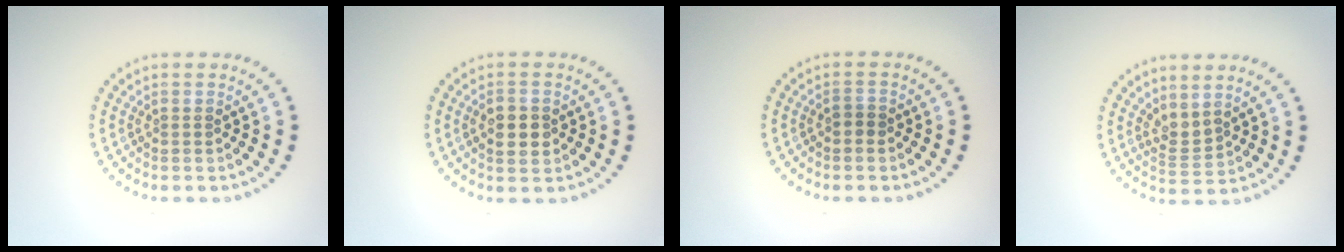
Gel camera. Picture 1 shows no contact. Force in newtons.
{"total": 2.3, "press": 2.3, "slide": 0.2}
{"total": 0.8, "press": 0.8, "slide": 0.3}
{"total": 1.7, "press": 1.3, "slide": 1.2}